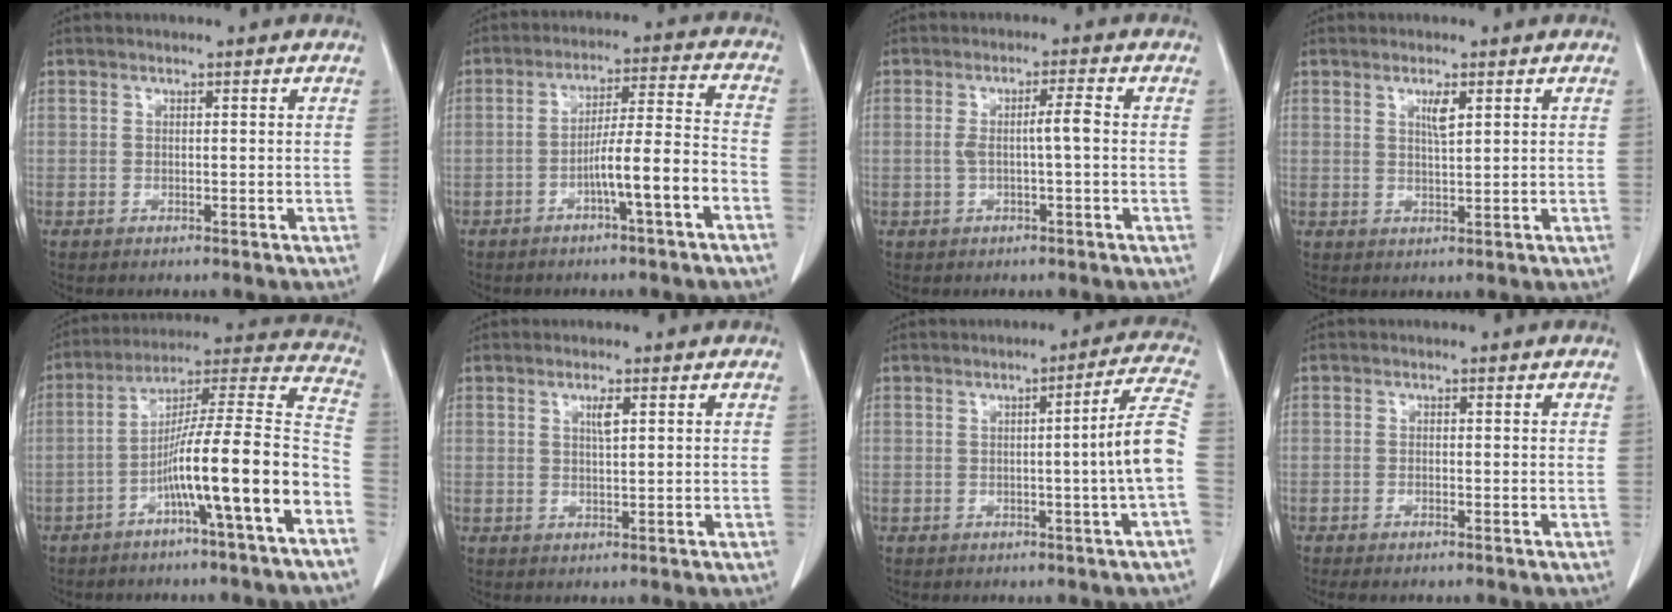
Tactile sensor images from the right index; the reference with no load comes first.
{"total": 9.0, "force": [-4.0, -0.4, 8.0], "torque": [-0.135, 0.017, -0.065]}
{"total": 3.6, "force": [-0.2, 0.0, 3.6], "torque": [-0.068, 0.006, -0.002]}
{"total": 2.5, "force": [1.2, 0.3, 2.2], "torque": [-0.042, -0.003, 0.022]}
{"total": 16.5, "force": [-6.8, -0.5, 15.0], "torque": [-0.232, 0.019, -0.116]}
{"total": 1.7, "force": [0.7, 0.1, 1.5], "torque": [-0.031, -0.001, 0.014]}
{"total": 7.9, "force": [-1.2, -1.9, 7.6], "torque": [-0.094, 0.002, -0.019]}
{"total": 1.5, "force": [-1.2, 0.1, 0.9], "torque": [-0.015, -0.002, -0.014]}